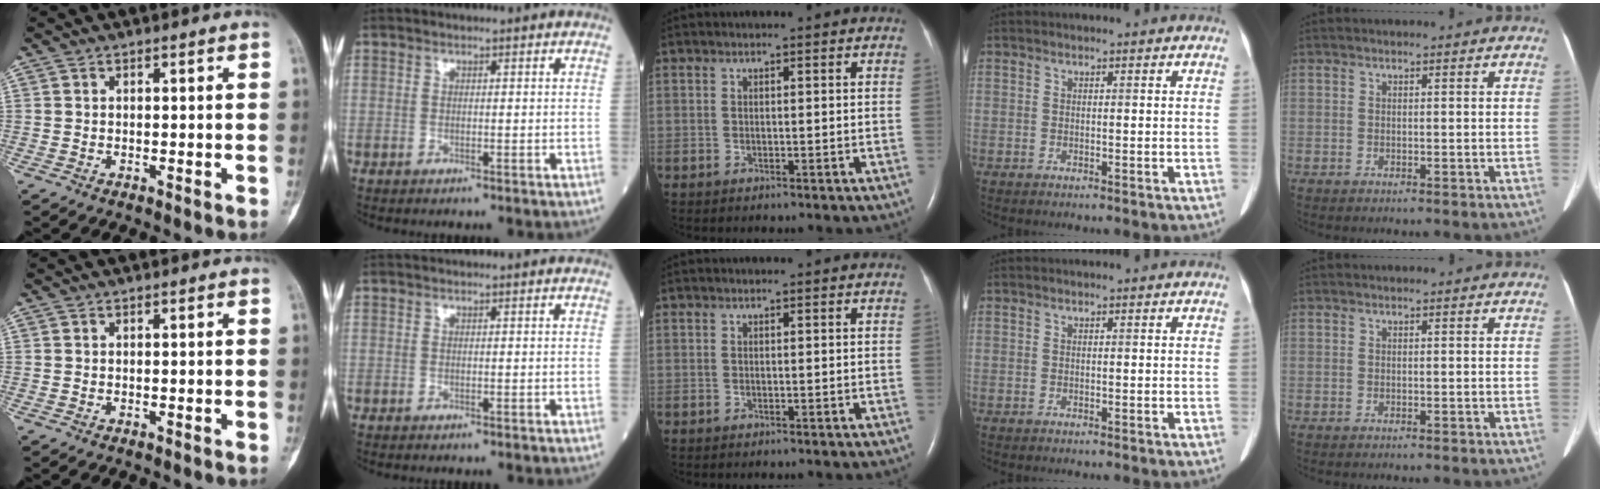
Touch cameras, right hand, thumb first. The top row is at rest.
{}